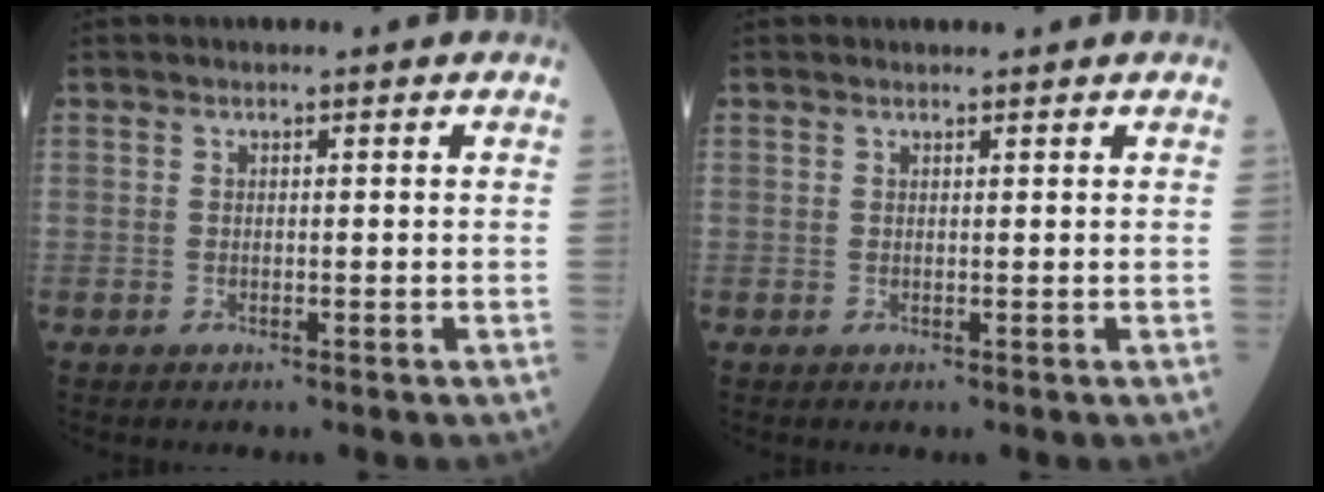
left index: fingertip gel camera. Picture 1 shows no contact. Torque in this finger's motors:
{"motor_torque": [0.14, -0.28, -0.19, -0.03]}